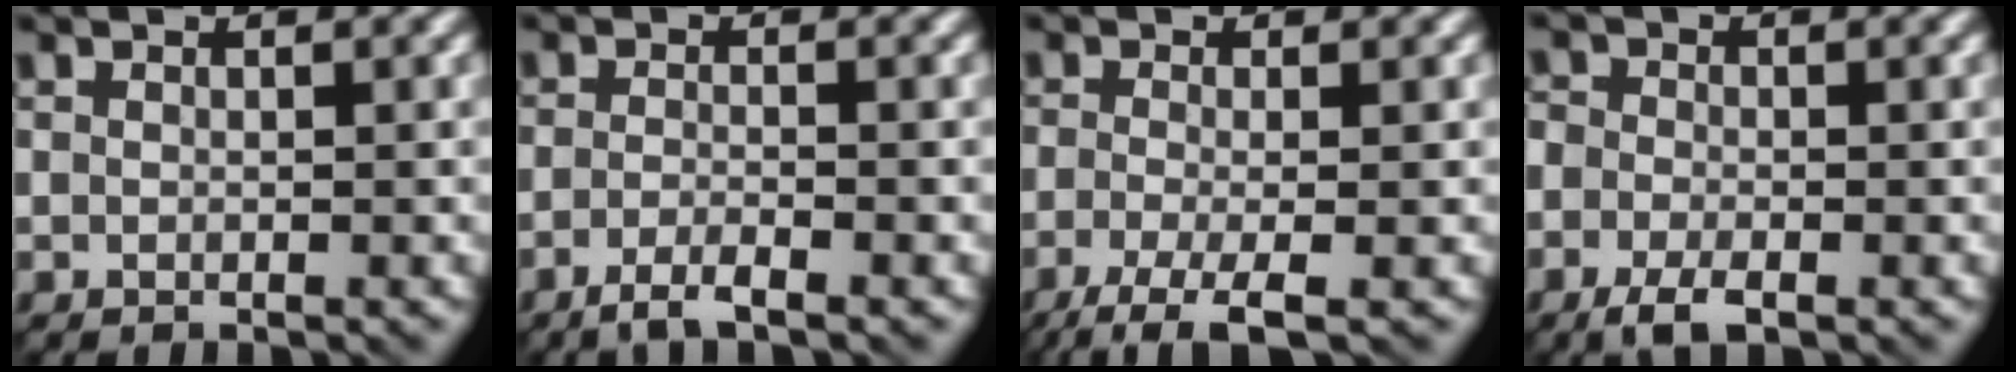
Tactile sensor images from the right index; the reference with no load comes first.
{"total": 2.4, "force": [-1.5, 0.5, 1.8], "torque": [-0.032, -0.001, -0.036]}
{"total": 4.5, "force": [-2.4, 1.1, 3.6], "torque": [-0.067, -0.007, -0.054]}
{"total": 3.1, "force": [-1.7, 1.7, 2.0], "torque": [-0.045, -0.004, -0.041]}